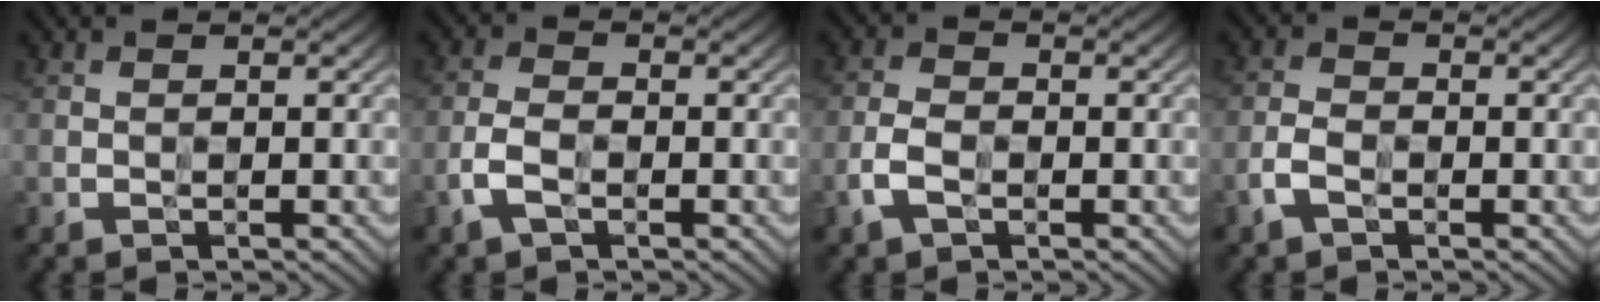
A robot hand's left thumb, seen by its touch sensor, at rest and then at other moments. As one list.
[{"total": 4.2, "force": [-2.3, 2.2, 2.7], "torque": [-0.060, -0.004, -0.049]}, {"total": 4.3, "force": [-2.2, 2.5, 2.6], "torque": [-0.059, -0.006, -0.049]}, {"total": 3.5, "force": [-2.1, 2.0, 1.9], "torque": [-0.041, -0.005, -0.047]}]